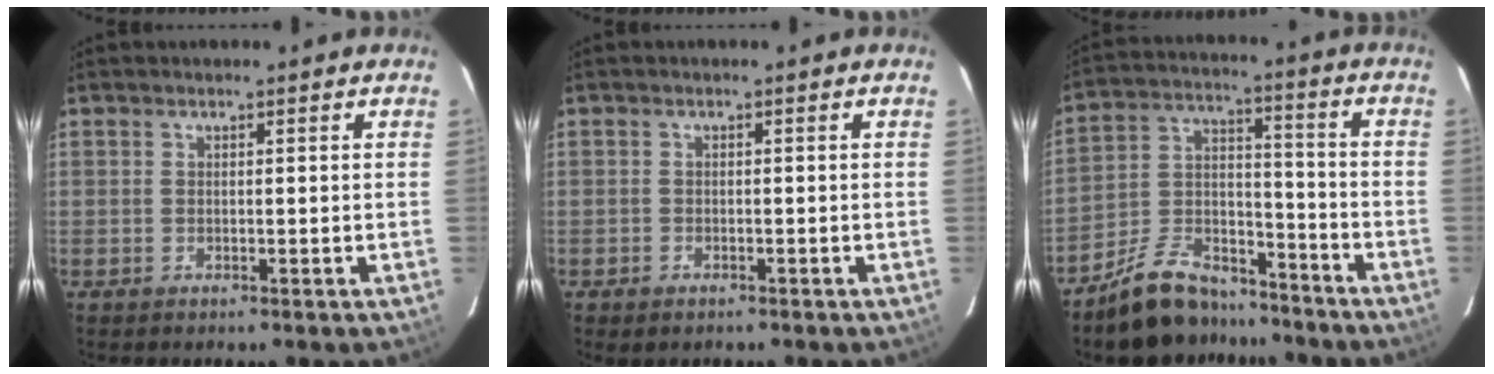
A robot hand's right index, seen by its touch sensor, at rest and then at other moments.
{"total": 1.6, "force": [-1.0, 1.1, 0.6], "torque": [-0.013, -0.005, -0.014]}
{"total": 13.6, "force": [-10.8, 6.4, 5.2], "torque": [-0.113, 0.036, -0.173]}